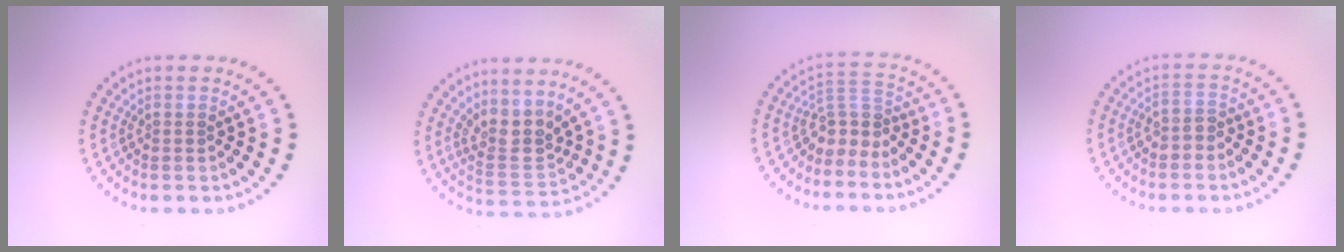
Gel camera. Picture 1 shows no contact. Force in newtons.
{"total": 3.1, "press": 2.5, "slide": 1.8}
{"total": 2.8, "press": 1.9, "slide": 2.1}
{"total": 1.7, "press": 1.5, "slide": 0.8}